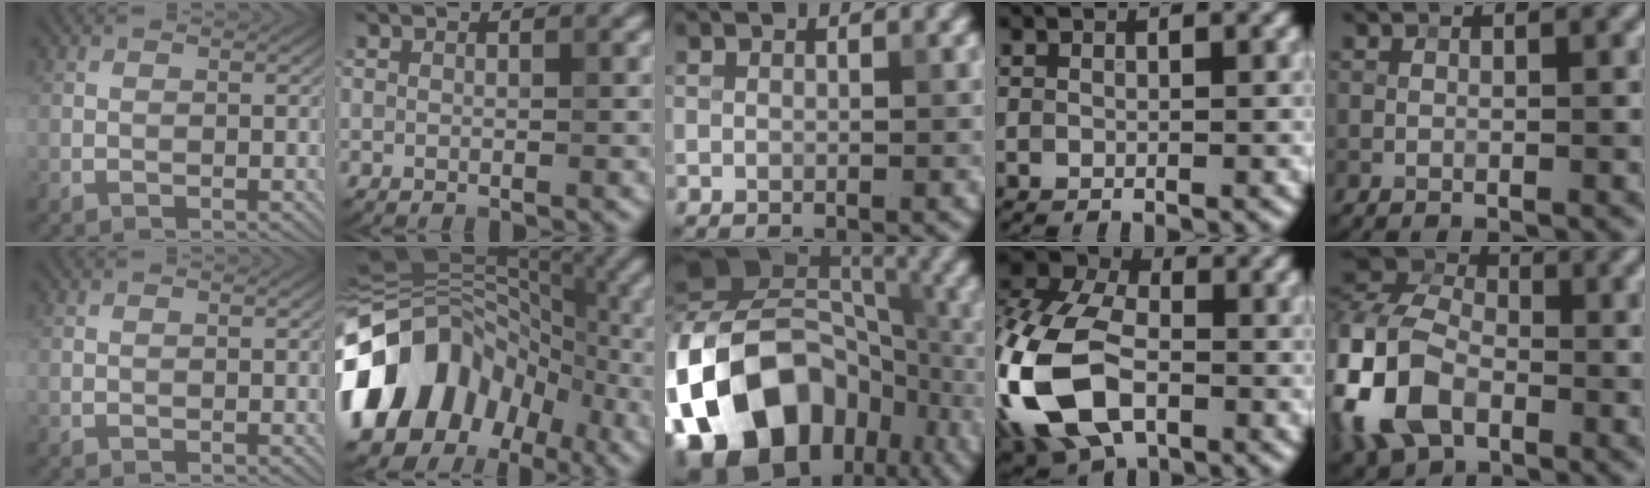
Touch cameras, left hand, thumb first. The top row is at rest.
{"index": {"total": 13.4, "force": [-4.1, 10.2, 7.6], "torque": [-0.131, 0.007, -0.089]}, "middle": {"total": 19.6, "force": [-7.5, 14.5, 10.8], "torque": [-0.213, 0.000, -0.131]}, "ring": {"total": 14.8, "force": [-4.6, 9.4, 10.5], "torque": [-0.253, -0.017, -0.106]}, "little": {"total": 11.2, "force": [-3.2, 7.4, 7.7], "torque": [-0.192, -0.008, -0.078]}}